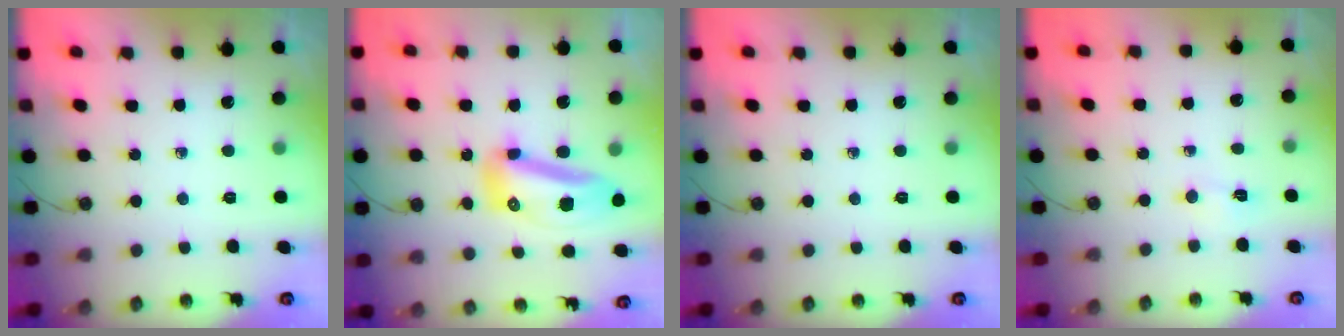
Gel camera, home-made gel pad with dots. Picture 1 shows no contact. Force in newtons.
{"total": 14.2, "press": 14.2, "slide": 1.5}
{"total": 0.0}
{"total": 2.5, "press": 2.5, "slide": 0.5}